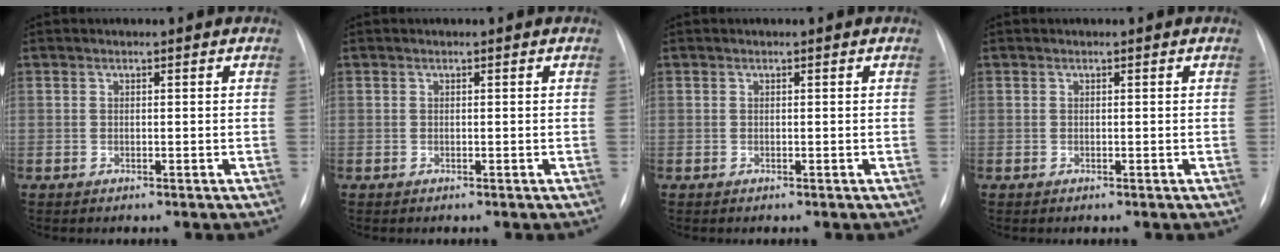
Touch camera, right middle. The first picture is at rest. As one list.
[{"total": 0.0}, {"total": 0.0}, {"total": 0.0}]